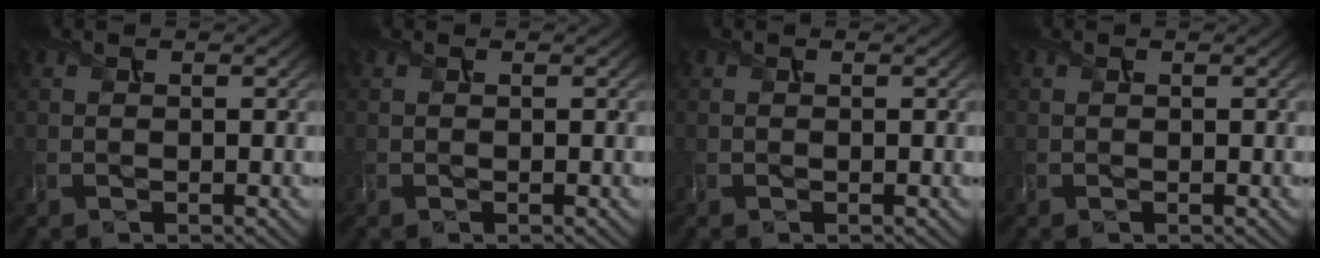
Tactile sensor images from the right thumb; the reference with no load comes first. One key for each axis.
{"total": 0.0}
{"total": 0.0}
{"total": 0.0}